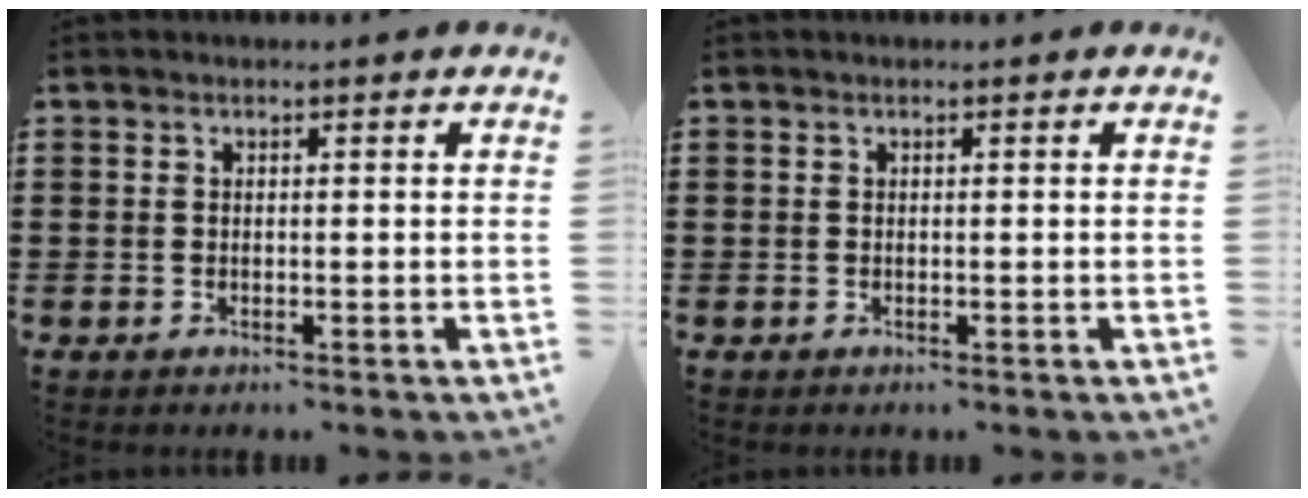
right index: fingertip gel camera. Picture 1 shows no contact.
{"total": 0.0}